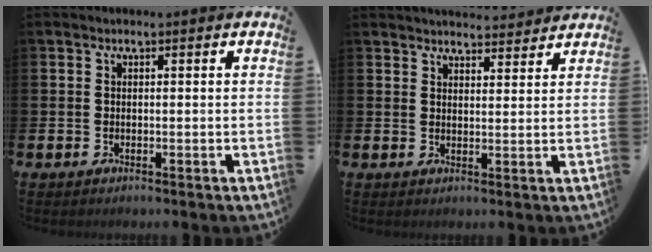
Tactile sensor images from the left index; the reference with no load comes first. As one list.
[{"total": 3.9, "force": [3.9, 0.5, 0.1], "torque": [0.000, -0.023, 0.069]}]